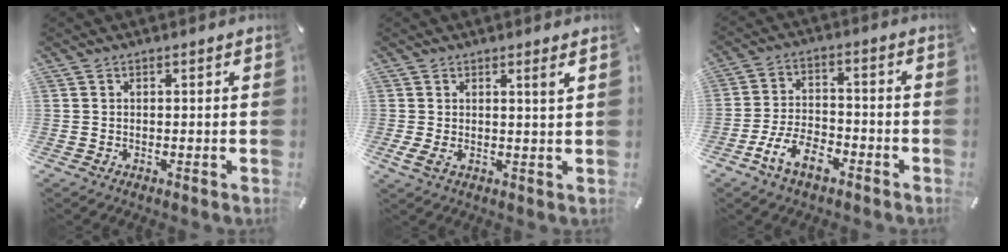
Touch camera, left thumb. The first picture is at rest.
{"total": 3.9, "force": [1.3, 0.8, 3.6], "torque": [-0.053, -0.011, 0.018]}
{"total": 9.4, "force": [-5.5, 4.8, 5.9], "torque": [-0.126, 0.019, -0.103]}